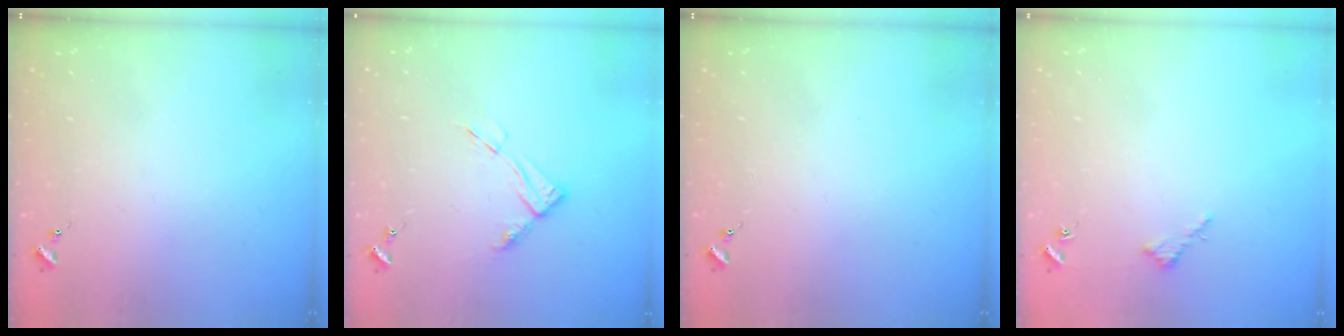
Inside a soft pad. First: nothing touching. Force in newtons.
{"total": 8.7, "press": 8.6, "slide": 0.9}
{"total": 0.0}
{"total": 2.6, "press": 2.6, "slide": 0.2}